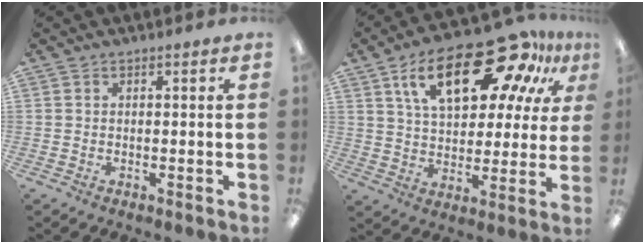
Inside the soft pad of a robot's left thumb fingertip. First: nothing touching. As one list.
[{"total": 23.7, "force": [13.0, 11.0, 16.5], "torque": [-0.265, -0.053, 0.216]}]